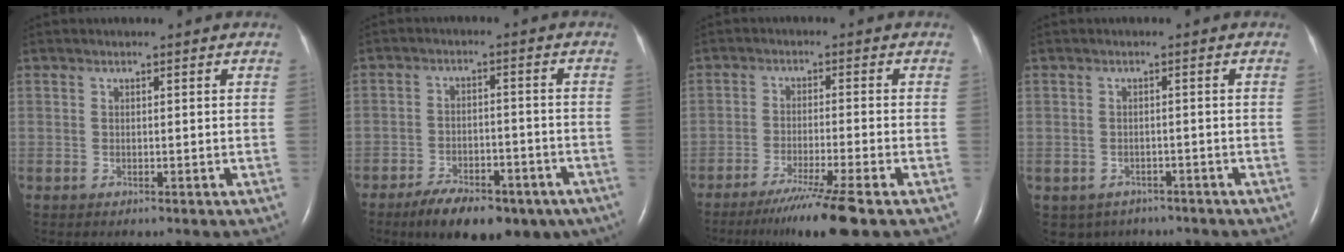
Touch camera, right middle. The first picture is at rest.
{"total": 12.8, "force": [-8.9, 5.5, 7.4], "torque": [-0.100, 0.001, -0.129]}
{"total": 9.1, "force": [-6.6, -1.9, 6.0], "torque": [-0.098, -0.035, -0.108]}
{"total": 4.9, "force": [-3.7, 3.1, 0.5], "torque": [-0.003, 0.010, -0.046]}